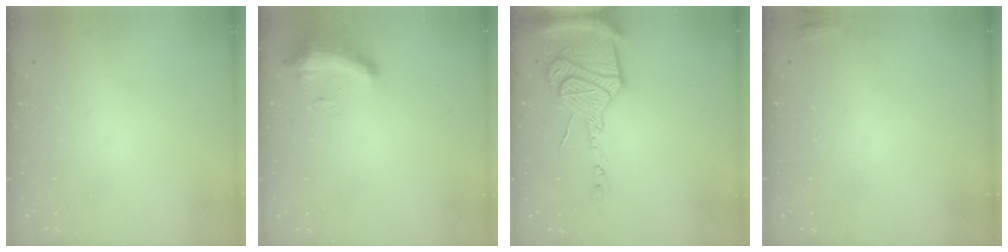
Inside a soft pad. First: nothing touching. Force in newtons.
{"total": 8.8, "press": 8.7, "slide": 0.8}
{"total": 23.1, "press": 22.5, "slide": 4.9}
{"total": 3.2, "press": 2.9, "slide": 1.3}